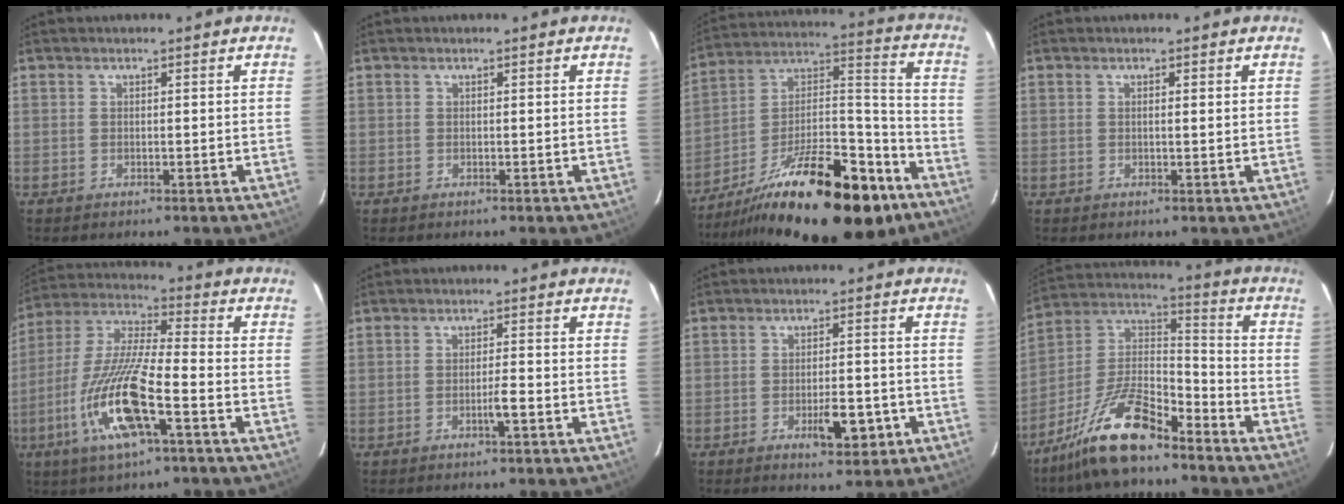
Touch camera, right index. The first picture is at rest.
{"total": 0.0}
{"total": 26.0, "force": [-17.5, 6.6, 18.0], "torque": [-0.249, 0.015, -0.279]}
{"total": 0.9, "force": [0.3, 0.1, 0.8], "torque": [-0.017, 0.004, 0.004]}
{"total": 15.8, "force": [-6.0, 2.0, 14.5], "torque": [-0.303, -0.012, -0.114]}
{"total": 2.1, "force": [-1.0, -0.2, 1.9], "torque": [-0.031, -0.001, -0.019]}
{"total": 5.4, "force": [-2.4, 1.6, 4.6], "torque": [-0.067, -0.001, -0.028]}
{"total": 14.8, "force": [-11.0, 3.4, 9.2], "torque": [-0.186, 0.013, -0.204]}